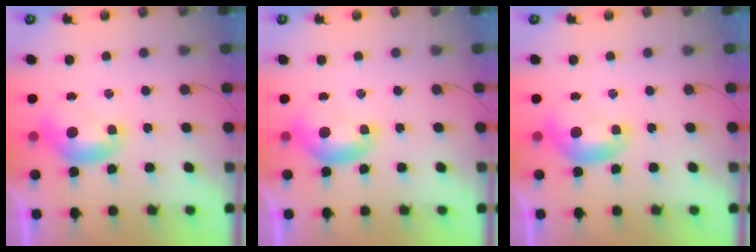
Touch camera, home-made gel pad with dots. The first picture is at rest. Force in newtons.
{"total": 0.0}
{"total": 0.0}